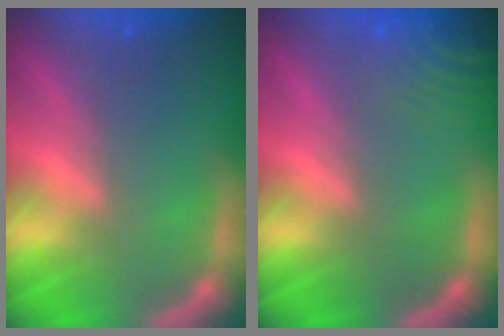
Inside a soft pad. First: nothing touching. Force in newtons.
{"total": 8.5}